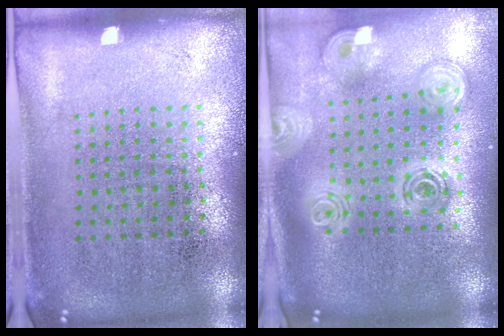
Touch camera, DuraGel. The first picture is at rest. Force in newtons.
{"total": 2.6, "press": 2.0, "slide": 1.7}